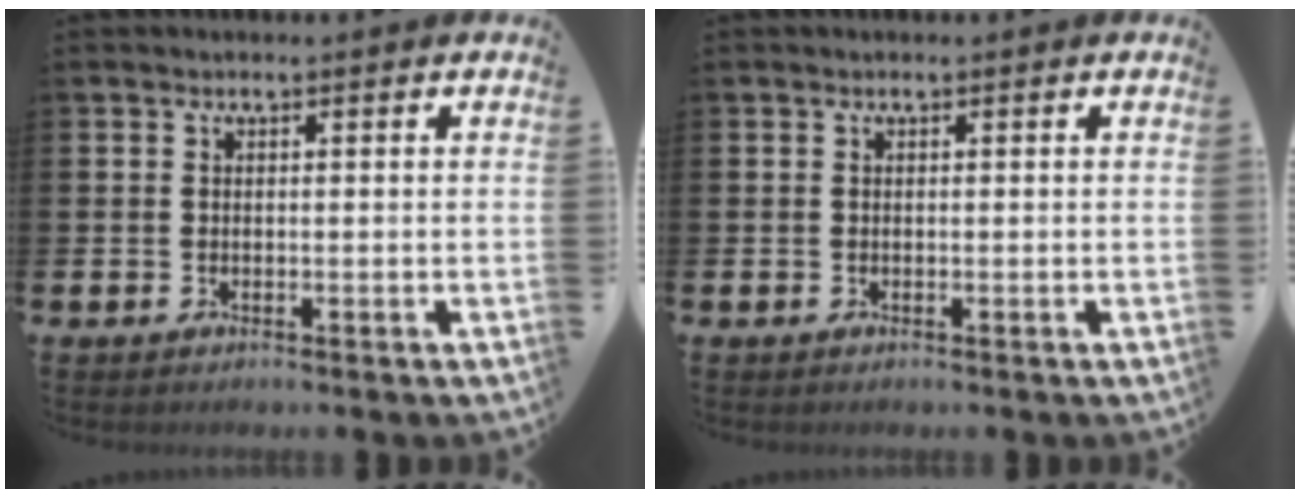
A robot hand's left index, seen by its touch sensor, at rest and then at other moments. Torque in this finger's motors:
{"motor_torque": [0.00, 0.00, 0.00, 0.00]}